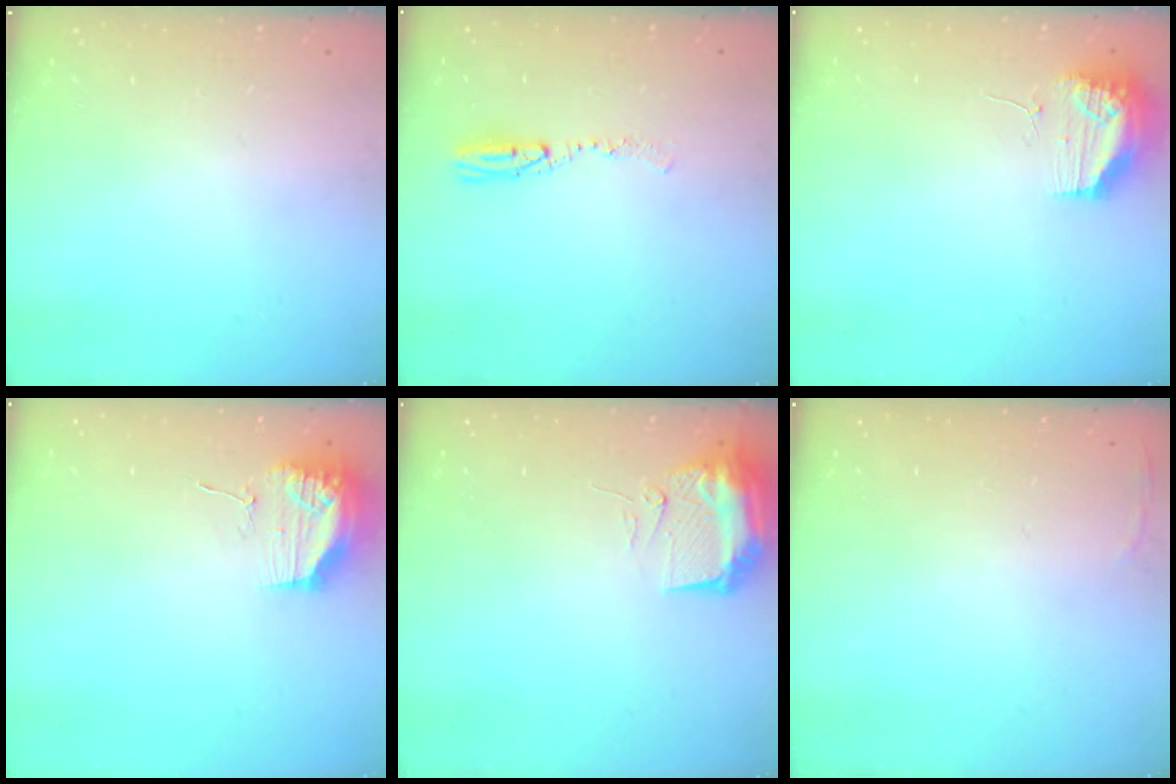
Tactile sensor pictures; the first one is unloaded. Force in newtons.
{"total": 6.3, "press": 6.0, "slide": 1.7}
{"total": 10.6, "press": 10.5, "slide": 1.3}
{"total": 11.7, "press": 11.6, "slide": 1.0}
{"total": 9.8, "press": 9.7, "slide": 1.2}
{"total": 2.8, "press": 2.6, "slide": 0.9}